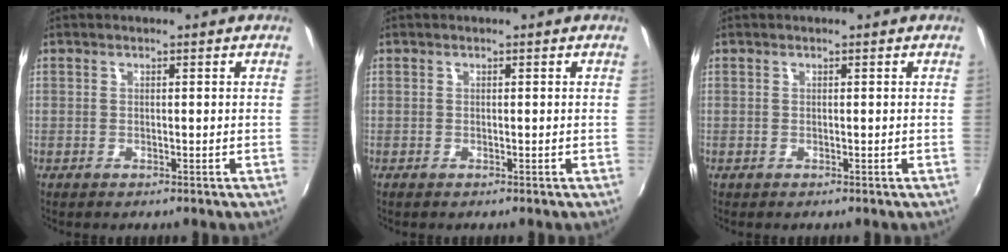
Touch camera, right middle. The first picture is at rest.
{"total": 0.0}
{"total": 0.0}